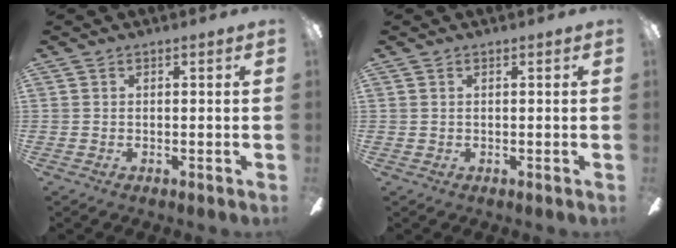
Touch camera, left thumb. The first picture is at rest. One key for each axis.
{"total": 0.5, "fx": -0.4, "fy": 0.1, "fz": 0.3, "tx": -0.006, "ty": 0.004, "tz": -0.009}